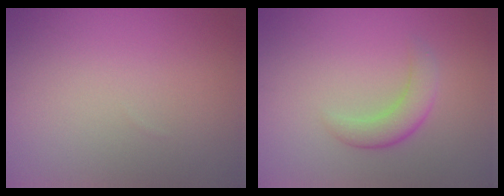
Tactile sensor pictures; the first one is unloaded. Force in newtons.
{"total": 2.6, "press": 2.6, "slide": 0.1}